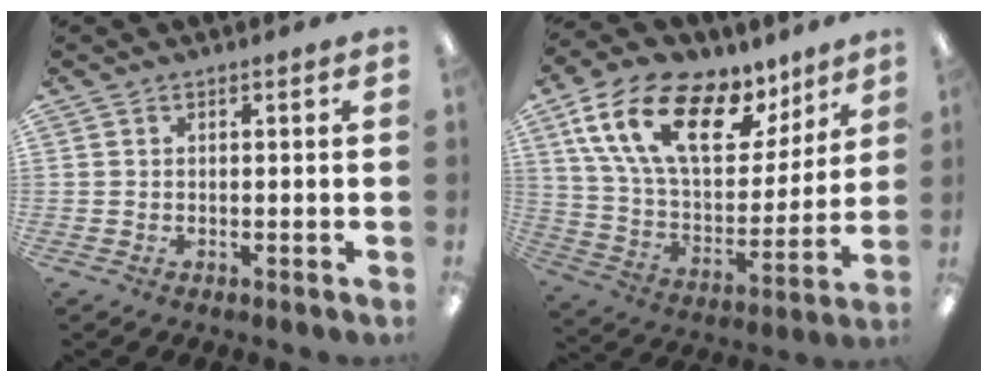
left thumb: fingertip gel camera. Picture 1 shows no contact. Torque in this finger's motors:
{"motor_torque": [0.55, 0.66, 1.49, -1.27, 0.52]}